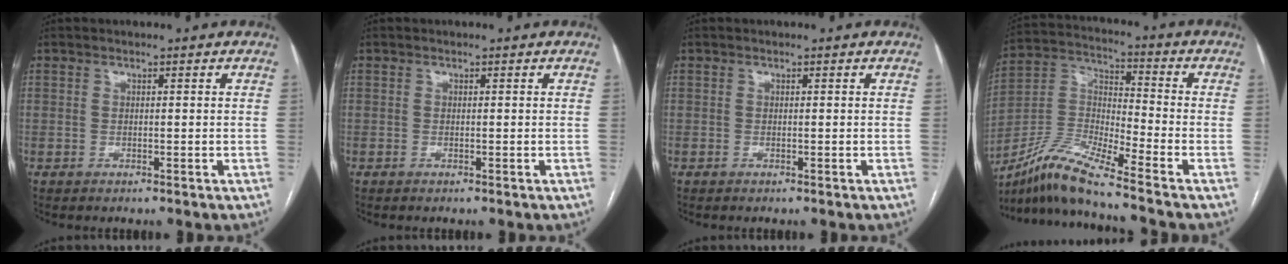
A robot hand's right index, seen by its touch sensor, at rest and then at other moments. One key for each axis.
{"total": 0.0}
{"total": 0.0}
{"total": 11.9, "fx": -10.1, "fy": -0.7, "fz": 6.2, "tx": -0.135, "ty": 0.003, "tz": -0.194}